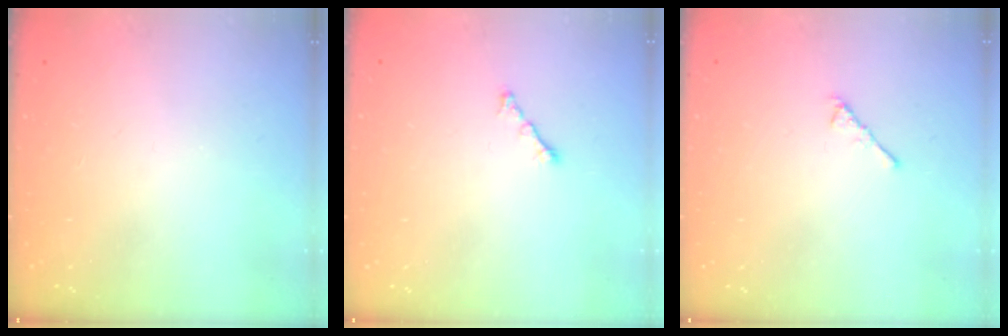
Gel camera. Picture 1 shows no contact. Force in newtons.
{"total": 1.7, "press": 1.6, "slide": 0.6}
{"total": 2.9, "press": 2.8, "slide": 0.7}